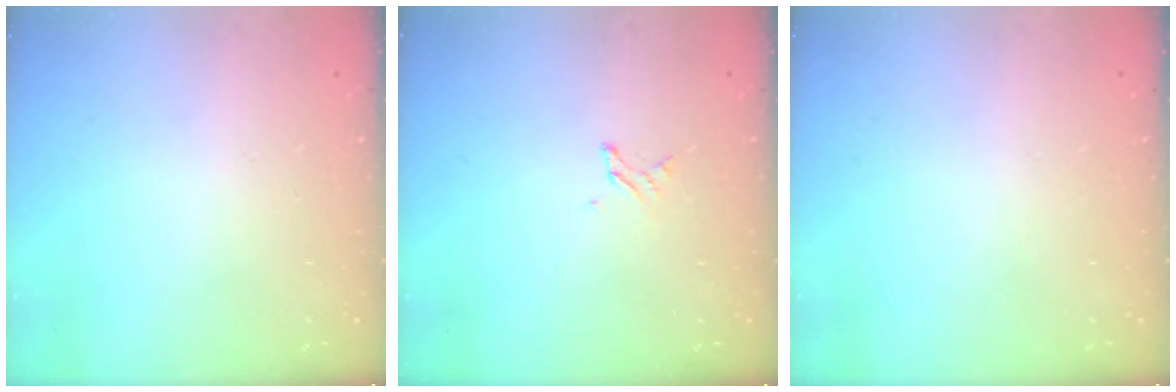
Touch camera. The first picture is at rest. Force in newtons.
{"total": 2.2, "press": 2.2, "slide": 0.3}
{"total": 0.0}